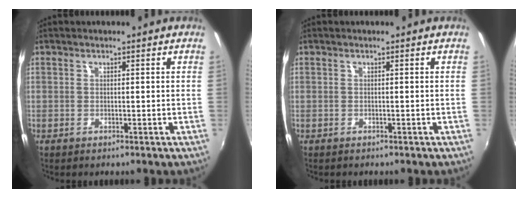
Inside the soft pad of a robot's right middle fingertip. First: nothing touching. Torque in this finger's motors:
{"motor_torque": [-0.38, -0.07, 0.03, -0.01]}